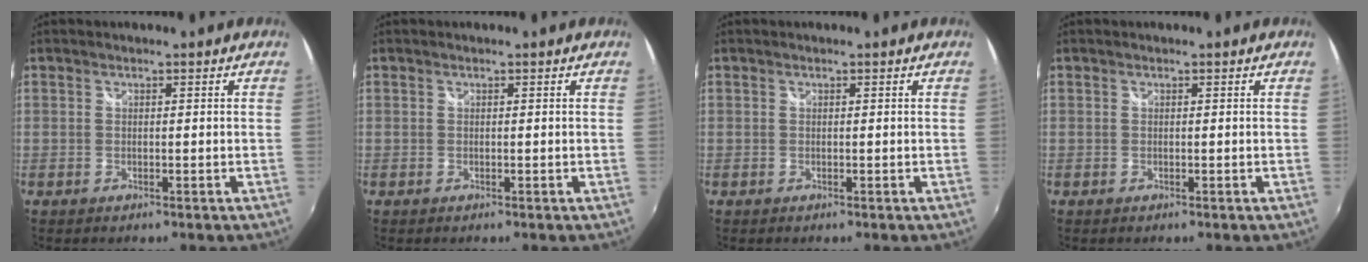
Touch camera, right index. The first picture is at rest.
{"total": 0.0}
{"total": 0.0}
{"total": 0.0}